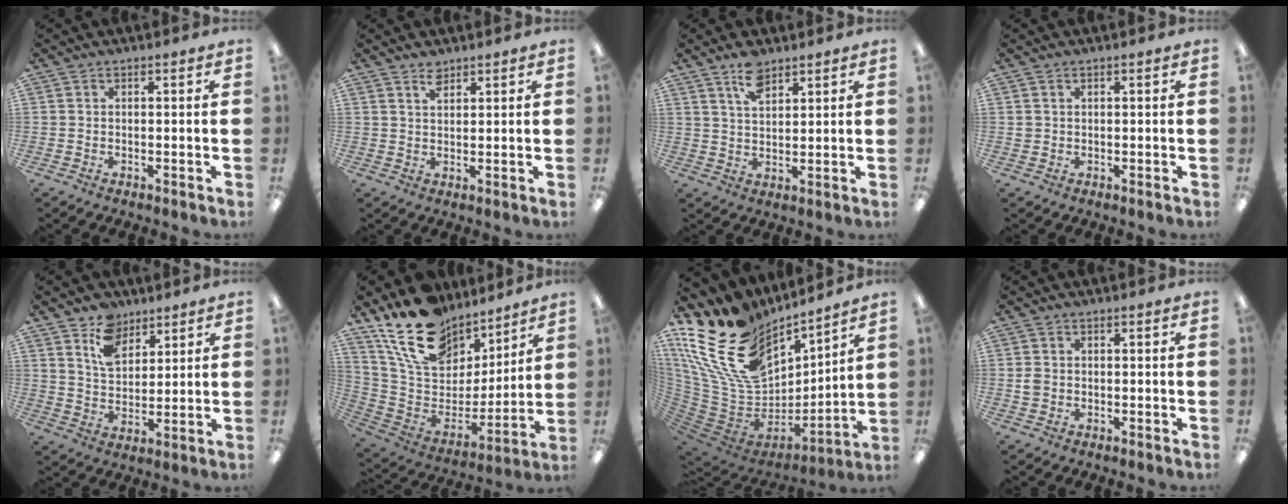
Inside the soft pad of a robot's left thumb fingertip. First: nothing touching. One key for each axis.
{"total": 3.2, "fx": 2.5, "fy": 1.4, "fz": 1.4, "tx": -0.024, "ty": -0.004, "tz": 0.045}
{"total": 6.9, "fx": 4.9, "fy": 3.1, "fz": 3.7, "tx": -0.068, "ty": -0.015, "tz": 0.089}
{"total": 0.8, "fx": 0.4, "fy": 0.6, "fz": 0.1, "tx": -0.003, "ty": 0.003, "tz": 0.006}
{"total": 9.7, "fx": 6.7, "fy": 6.1, "fz": 3.5, "tx": -0.064, "ty": -0.029, "tz": 0.126}
{"total": 20.5, "fx": 14.5, "fy": 11.6, "fz": 8.8, "tx": -0.161, "ty": -0.092, "tz": 0.267}
{"total": 22.8, "fx": 11.8, "fy": 14.1, "fz": 13.5, "tx": -0.297, "ty": -0.082, "tz": 0.235}
{"total": 1.8, "fx": 0.0, "fy": 1.5, "fz": 0.9, "tx": -0.017, "ty": 0.003, "tz": -0.001}